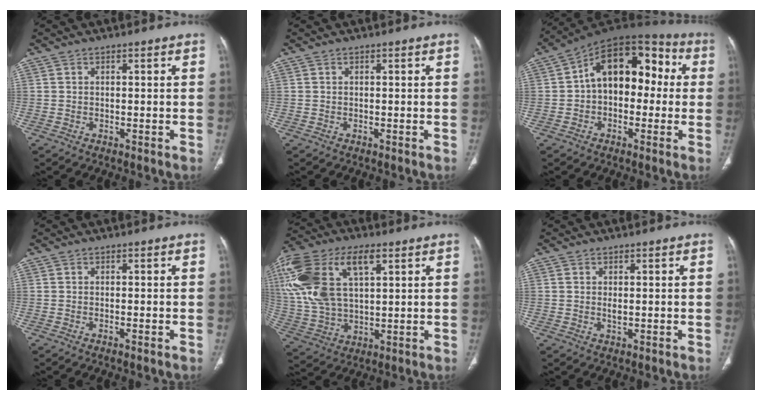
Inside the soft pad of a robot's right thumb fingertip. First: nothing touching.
{"total": 0.0}
{"total": 16.3, "force": [1.3, 10.5, 12.3], "torque": [-0.137, 0.054, 0.006]}
{"total": 0.7, "force": [-0.4, 0.1, 0.6], "torque": [-0.015, -0.002, -0.005]}
{"total": 22.5, "force": [7.9, 12.0, 17.3], "torque": [-0.391, 0.010, 0.151]}
{"total": 1.2, "force": [0.1, 0.6, 1.0], "torque": [-0.018, -0.003, 0.005]}